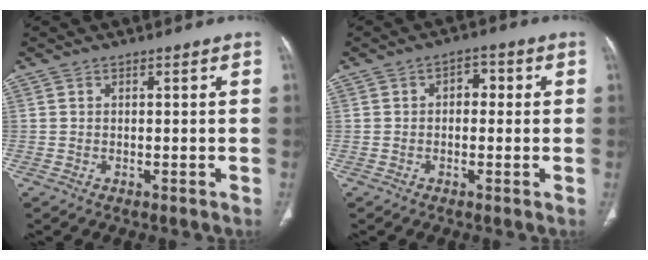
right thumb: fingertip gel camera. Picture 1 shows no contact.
{"total": 3.5, "force": [0.4, 2.4, 2.6], "torque": [-0.020, 0.013, -0.001]}